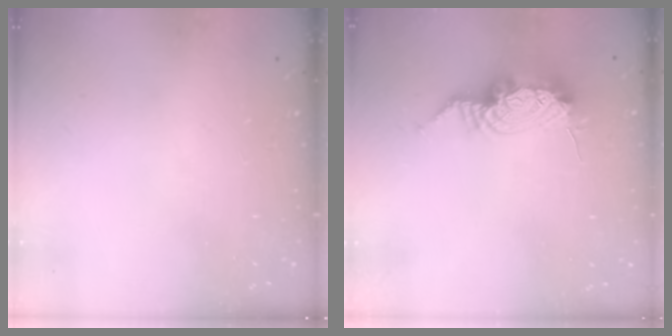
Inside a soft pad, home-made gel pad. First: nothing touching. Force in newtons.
{"total": 11.1, "press": 11.0, "slide": 1.6}